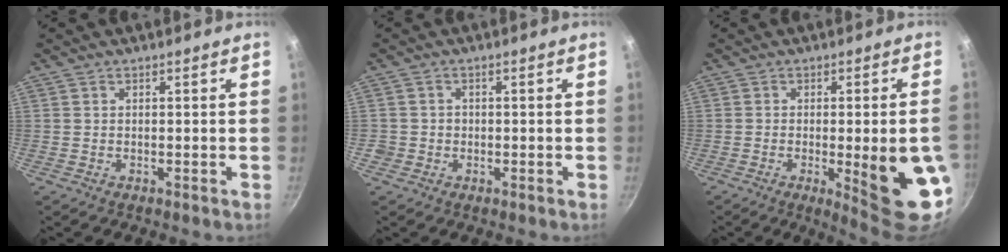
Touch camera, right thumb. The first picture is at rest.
{"total": 2.0, "force": [-0.5, 1.9, 0.4], "torque": [0.003, 0.009, -0.007]}
{"total": 14.5, "force": [-3.1, 3.0, 13.8], "torque": [-0.156, 0.002, -0.029]}